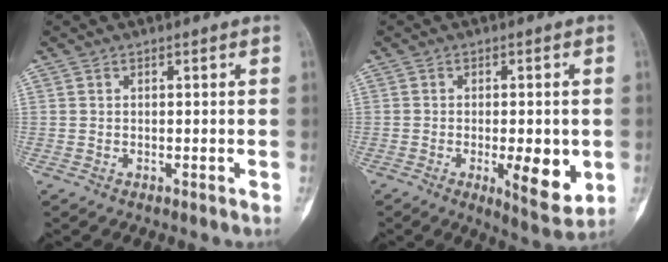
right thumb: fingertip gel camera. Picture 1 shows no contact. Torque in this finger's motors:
{"motor_torque": [-0.15, 0.50, 0.11, -0.06, 0.11]}